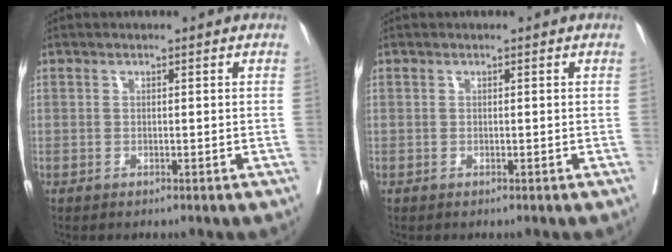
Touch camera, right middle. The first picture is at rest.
{"total": 0.0}